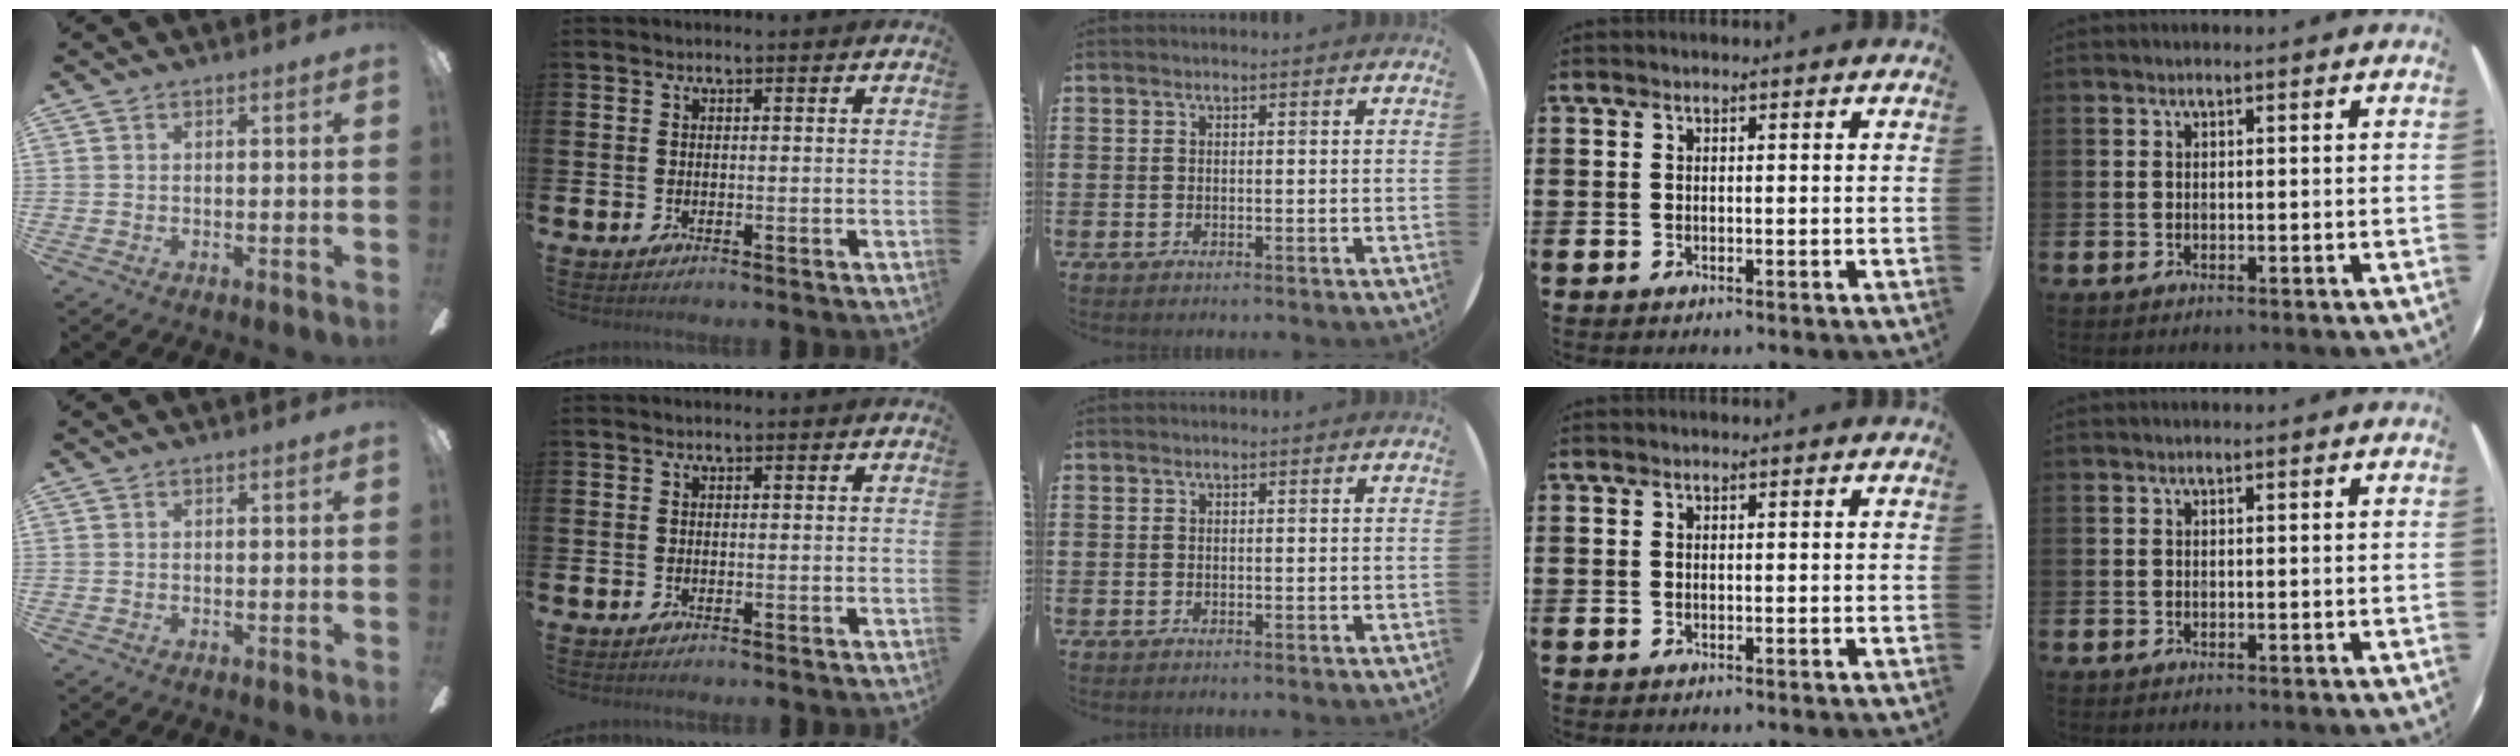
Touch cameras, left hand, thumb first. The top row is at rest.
{}